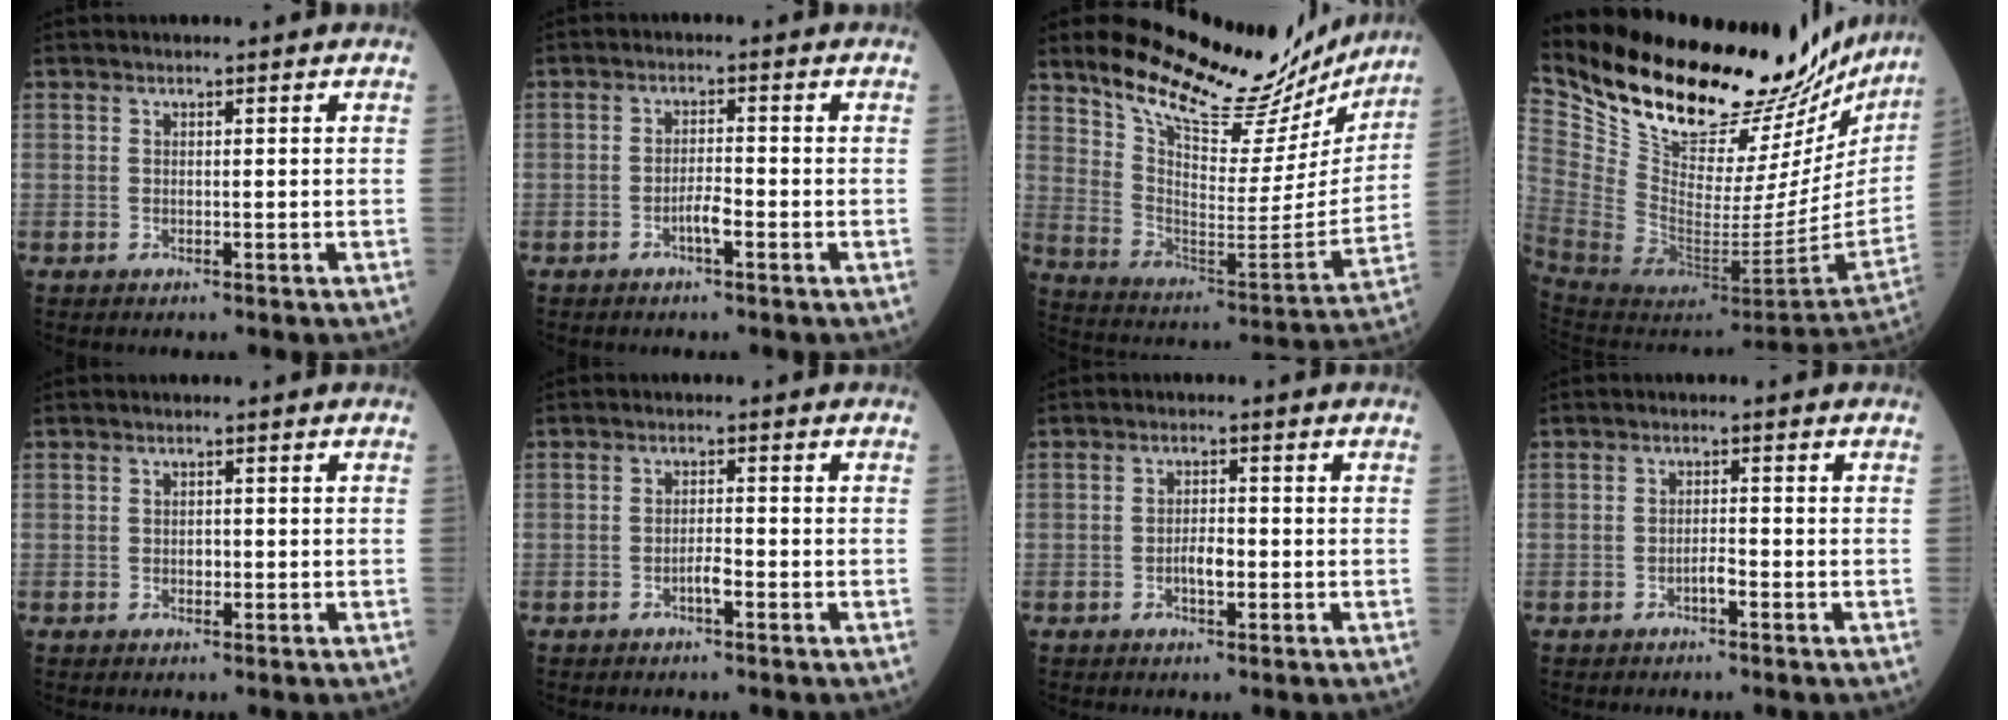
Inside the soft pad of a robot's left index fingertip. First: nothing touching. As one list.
[{"total": 2.5, "force": [-1.5, 0.4, 2.0], "torque": [-0.035, 0.000, -0.030]}, {"total": 23.7, "force": [21.3, 6.0, 8.5], "torque": [-0.133, -0.054, 0.303]}, {"total": 34.1, "force": [29.8, 8.4, 14.1], "torque": [-0.242, -0.104, 0.422]}, {"total": 1.0, "force": [-0.4, 0.7, 0.7], "torque": [-0.010, 0.001, -0.009]}, {"total": 1.9, "force": [-1.2, 0.3, 1.5], "torque": [-0.023, 0.001, -0.024]}, {"total": 2.6, "force": [-1.0, 1.0, 2.2], "torque": [-0.039, 0.002, -0.018]}, {"total": 1.6, "force": [-1.1, 0.2, 1.1], "torque": [-0.016, 0.001, -0.021]}]